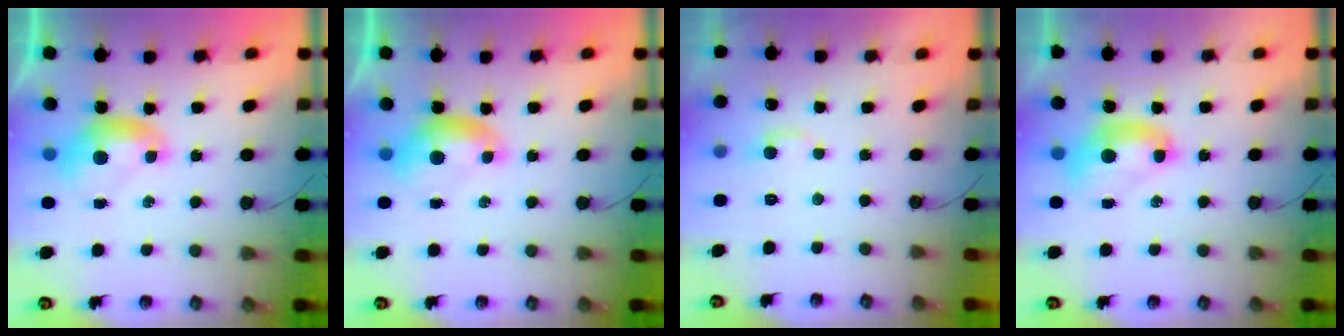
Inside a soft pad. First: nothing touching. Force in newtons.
{"total": 0.0}
{"total": 2.4, "press": 2.4, "slide": 0.4}
{"total": 2.5, "press": 2.5, "slide": 0.1}